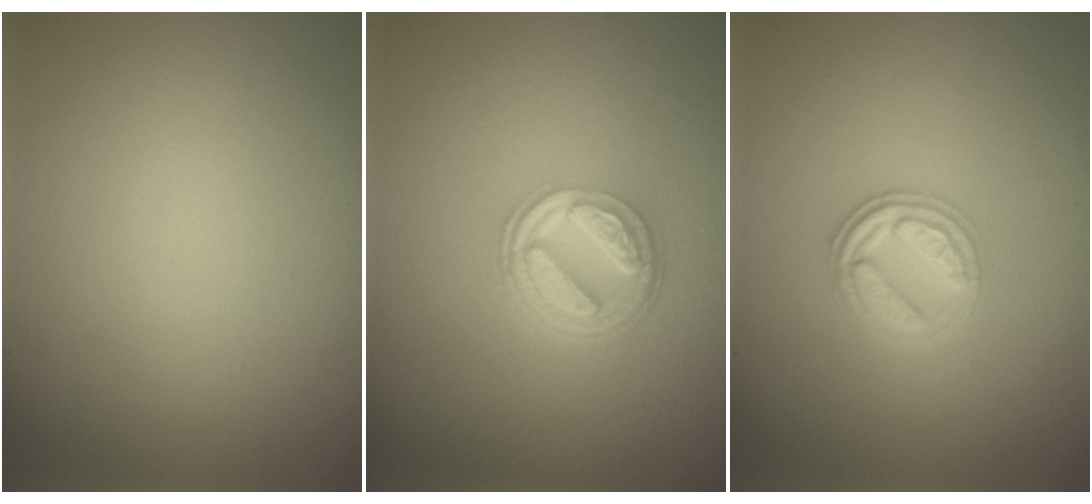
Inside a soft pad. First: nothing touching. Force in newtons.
{"total": 5.1, "press": 3.8, "slide": 3.4}
{"total": 2.7, "press": 2.7, "slide": 0.5}